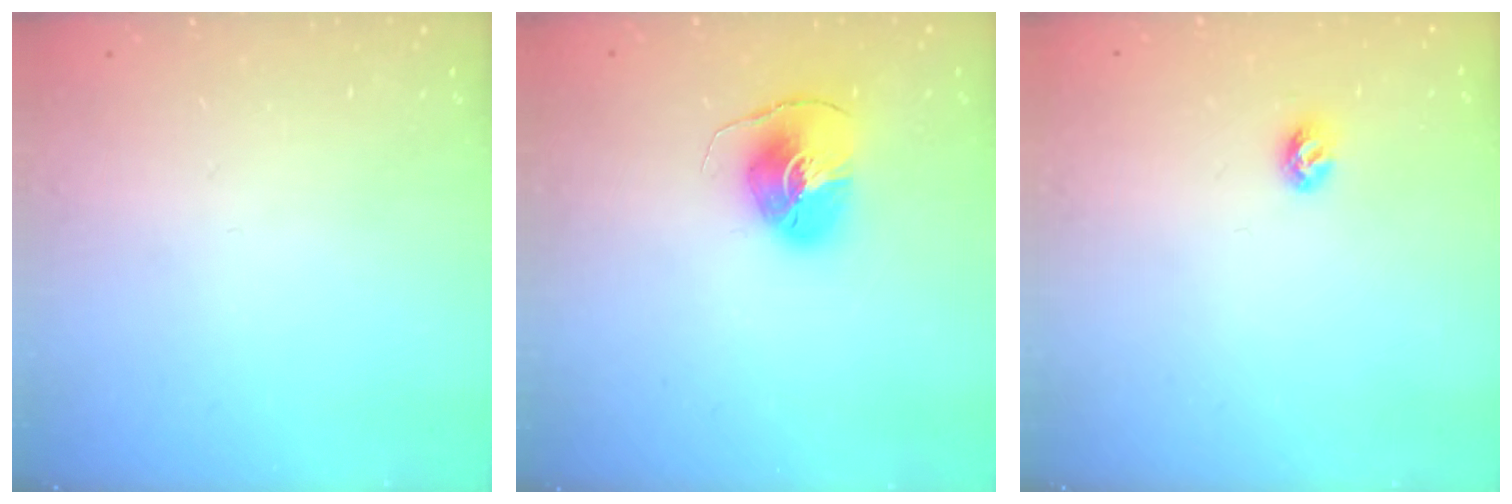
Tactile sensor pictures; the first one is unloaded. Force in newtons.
{"total": 8.1, "press": 8.1, "slide": 0.3}
{"total": 5.9, "press": 5.9, "slide": 0.8}